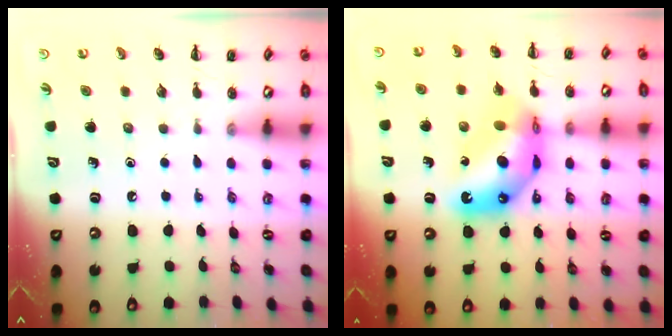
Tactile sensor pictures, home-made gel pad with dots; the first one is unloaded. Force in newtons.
{"total": 13.5, "press": 12.9, "slide": 4.2}